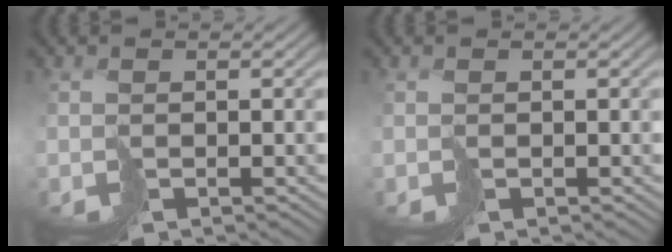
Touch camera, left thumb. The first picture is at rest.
{"total": 0.0}